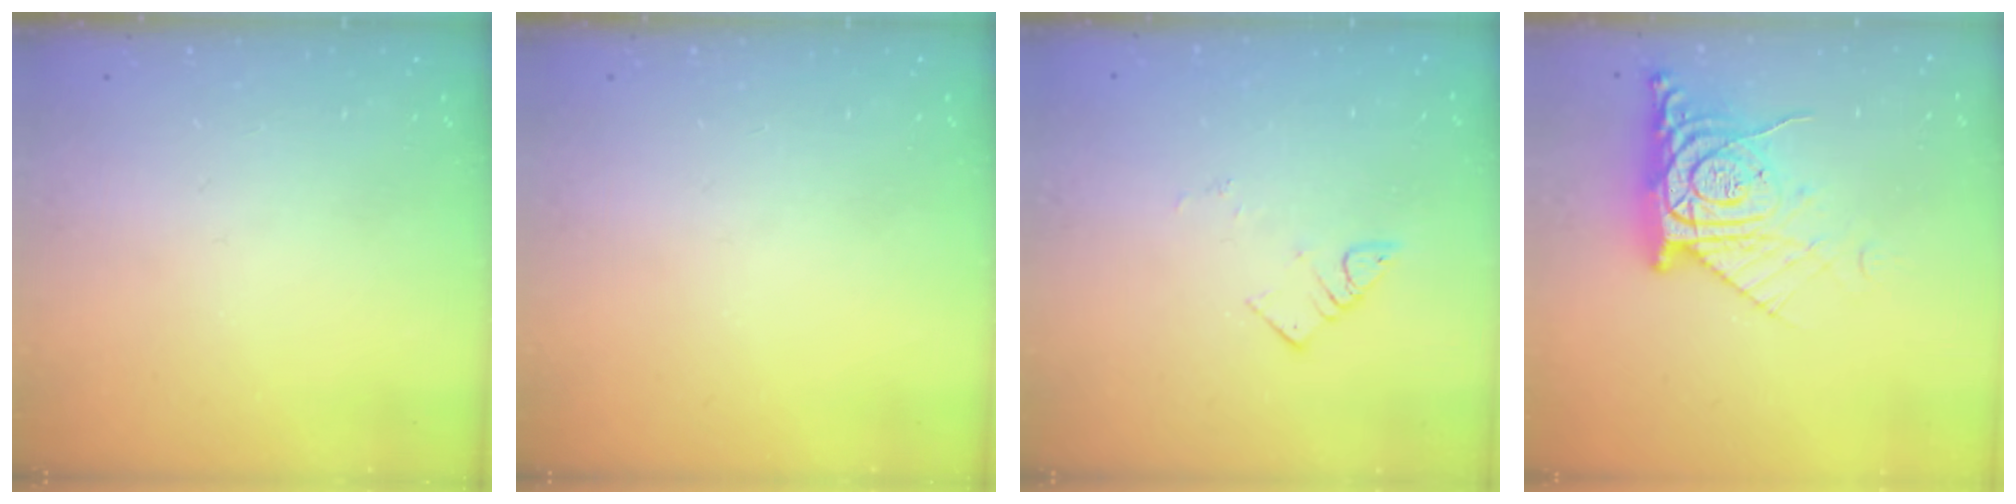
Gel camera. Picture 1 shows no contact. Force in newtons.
{"total": 0.0}
{"total": 3.6, "press": 3.6, "slide": 0.3}
{"total": 12.1, "press": 12.0, "slide": 1.4}